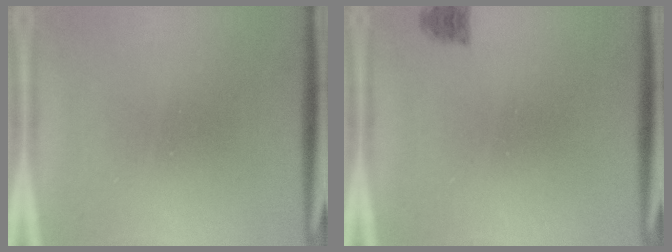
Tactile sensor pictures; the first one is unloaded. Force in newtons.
{"total": 1.8}